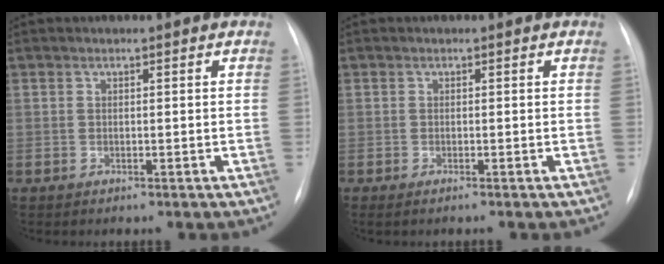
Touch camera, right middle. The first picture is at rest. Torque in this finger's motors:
{"motor_torque": [0.37, -0.37, 0.02, 0.02]}